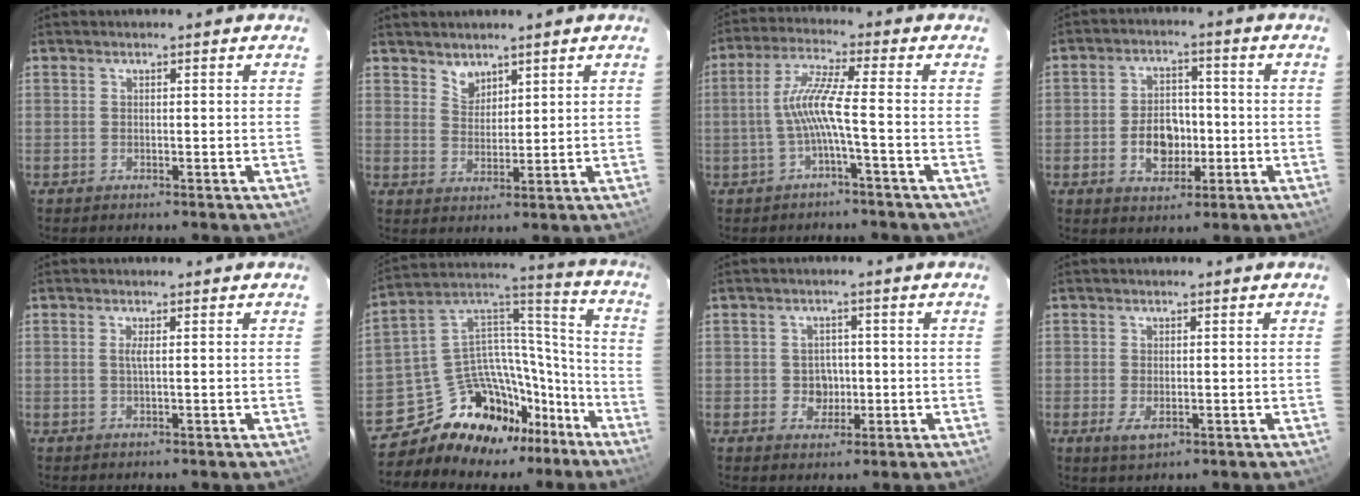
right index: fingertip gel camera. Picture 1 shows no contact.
{"total": 3.5, "force": [2.9, 1.9, 0.6], "torque": [-0.004, 0.005, 0.056]}
{"total": 6.9, "force": [-2.0, -0.7, 6.5], "torque": [-0.149, 0.007, -0.036]}
{"total": 8.0, "force": [-2.0, 5.6, 5.4], "torque": [-0.101, 0.014, -0.023]}
{"total": 1.1, "force": [0.2, -0.3, 1.0], "torque": [-0.020, -0.001, 0.002]}
{"total": 20.3, "force": [-15.8, 11.1, 6.4], "torque": [-0.111, 0.082, -0.241]}
{"total": 3.6, "force": [-0.4, 3.3, 1.2], "torque": [-0.024, 0.009, 0.001]}
{"total": 2.8, "force": [-0.7, 1.5, 2.2], "torque": [-0.041, -0.009, -0.008]}